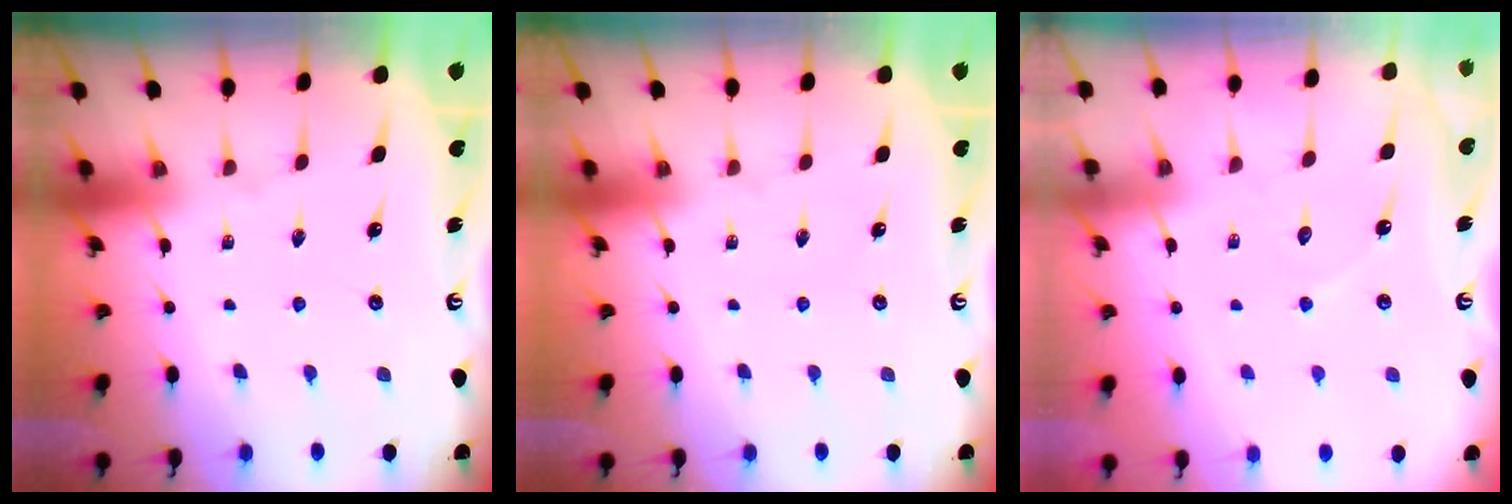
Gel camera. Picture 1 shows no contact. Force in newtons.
{"total": 0.0}
{"total": 4.5, "press": 4.5, "slide": 0.4}